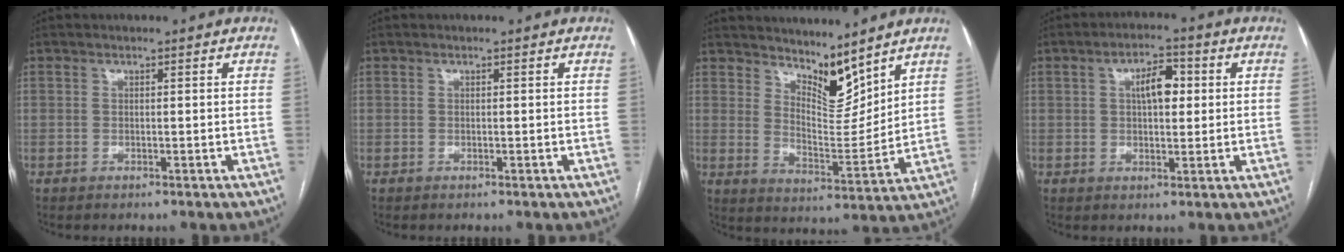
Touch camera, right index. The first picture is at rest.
{"total": 0.0}
{"total": 8.2, "force": [7.2, 2.0, 3.4], "torque": [-0.058, -0.014, 0.137]}
{"total": 5.6, "force": [1.3, 2.5, 4.8], "torque": [-0.079, 0.016, 0.020]}